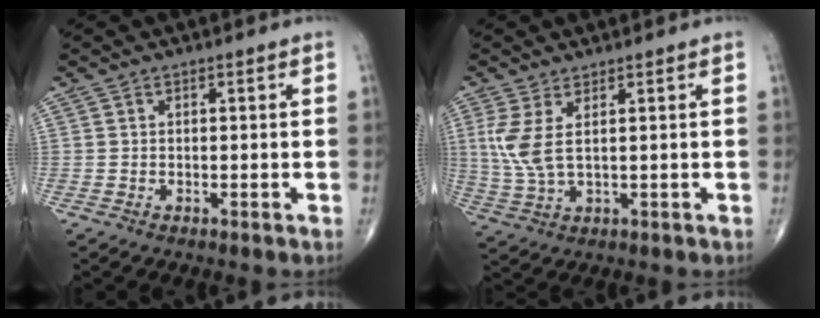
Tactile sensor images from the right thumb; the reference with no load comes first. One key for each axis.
{"total": 6.4, "fx": 1.7, "fy": 2.2, "fz": 5.7, "tx": -0.149, "ty": -0.010, "tz": 0.043}